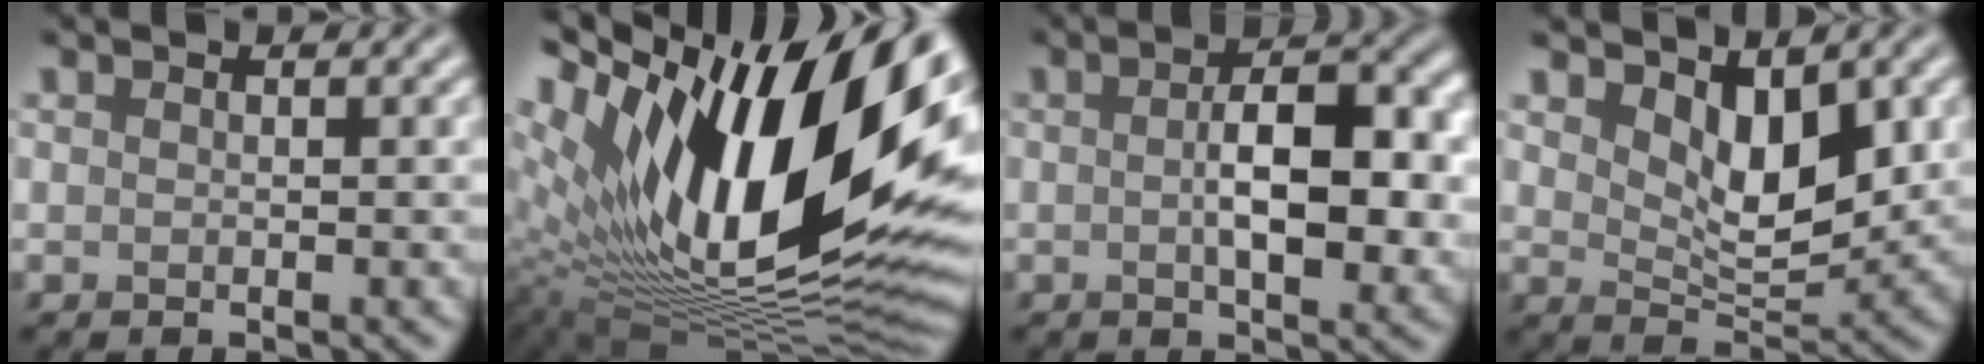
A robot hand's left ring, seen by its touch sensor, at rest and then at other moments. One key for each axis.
{"total": 19.6, "fx": 6.1, "fy": 9.0, "fz": 16.4, "tx": -0.278, "ty": 0.016, "tz": 0.097}
{"total": 7.2, "fx": -0.1, "fy": 3.0, "fz": 6.6, "tx": -0.101, "ty": -0.002, "tz": -0.002}
{"total": 4.8, "fx": 2.1, "fy": 2.4, "fz": 3.6, "tx": -0.060, "ty": -0.016, "tz": 0.034}